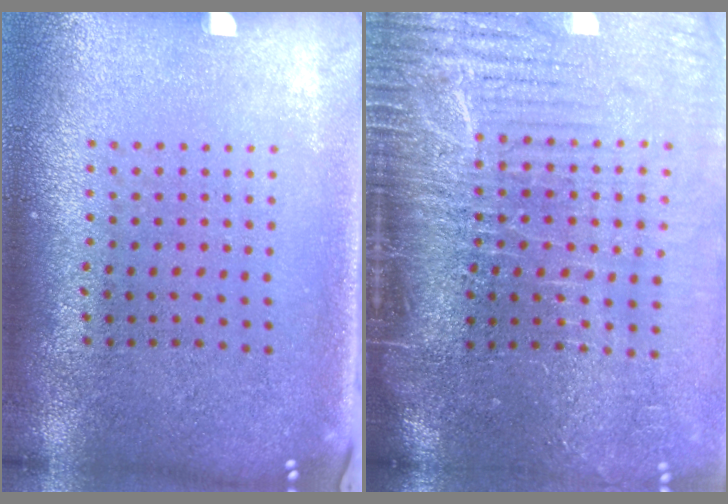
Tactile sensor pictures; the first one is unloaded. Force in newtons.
{"total": 4.8, "press": 4.0, "slide": 2.7}